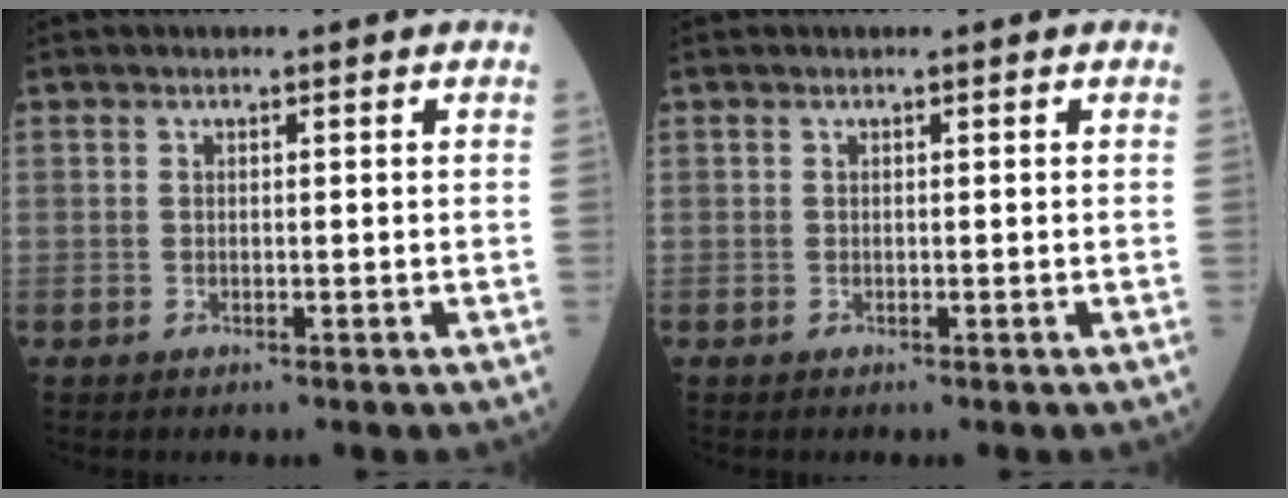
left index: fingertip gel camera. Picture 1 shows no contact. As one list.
[{"total": 0.0}]